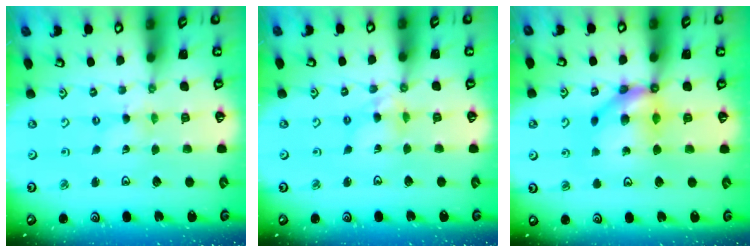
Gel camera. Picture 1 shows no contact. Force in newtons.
{"total": 6.2, "press": 6.2, "slide": 0.4}
{"total": 10.3, "press": 10.3, "slide": 0.5}